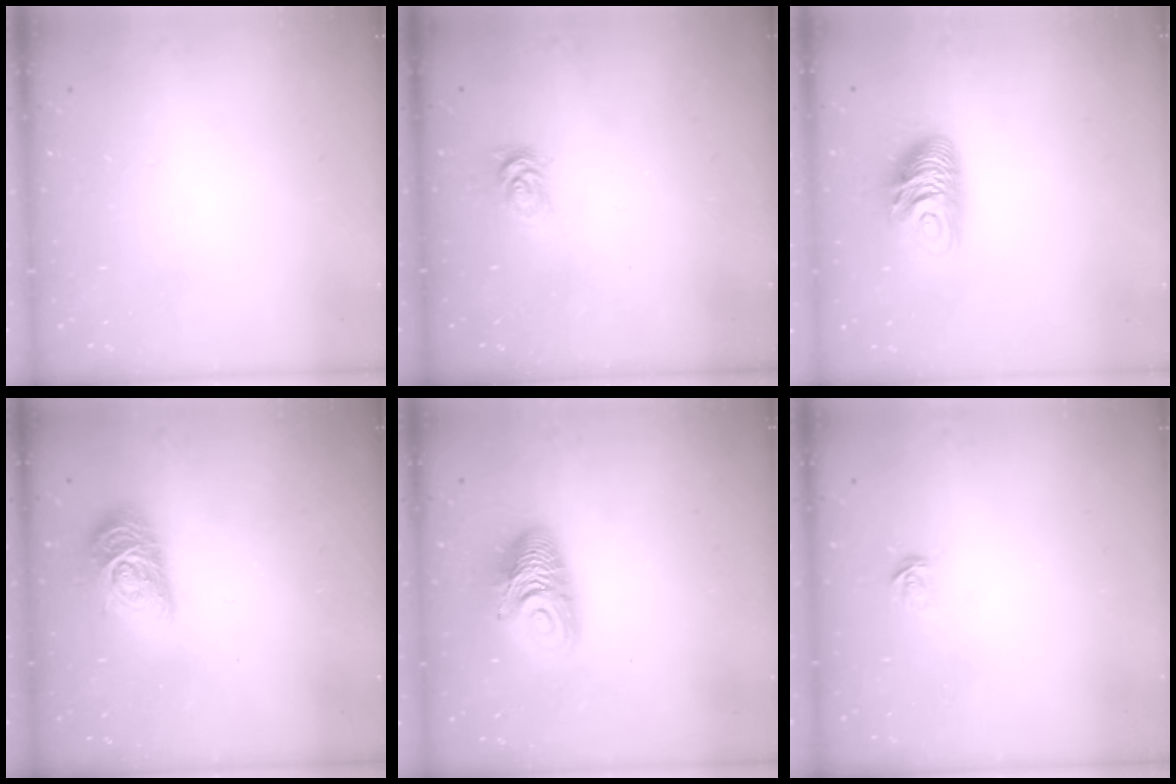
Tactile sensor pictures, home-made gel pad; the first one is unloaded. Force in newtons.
{"total": 2.6, "press": 2.6, "slide": 0.4}
{"total": 10.1, "press": 10.0, "slide": 1.1}
{"total": 14.9, "press": 14.9, "slide": 0.7}
{"total": 11.4, "press": 11.4, "slide": 1.2}
{"total": 2.3, "press": 2.3, "slide": 0.1}